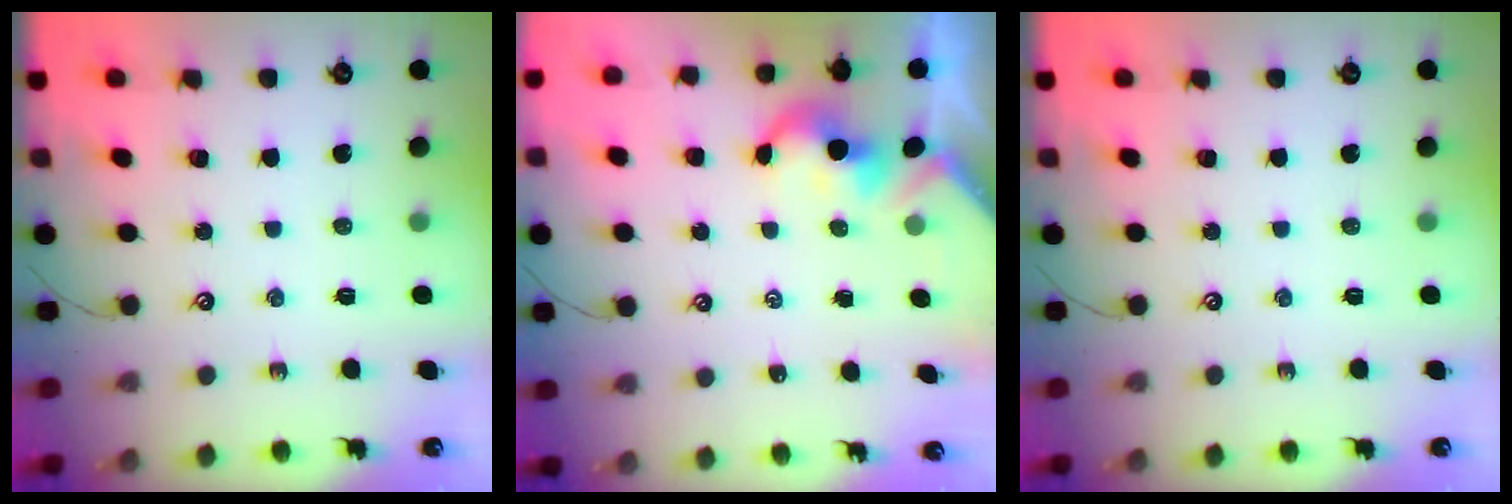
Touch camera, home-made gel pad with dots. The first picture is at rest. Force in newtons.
{"total": 2.0, "press": 2.0, "slide": 0.3}
{"total": 0.0}